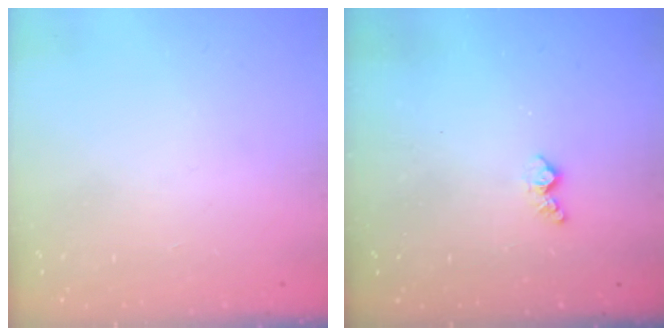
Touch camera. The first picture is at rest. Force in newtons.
{"total": 3.9, "press": 3.9, "slide": 0.5}